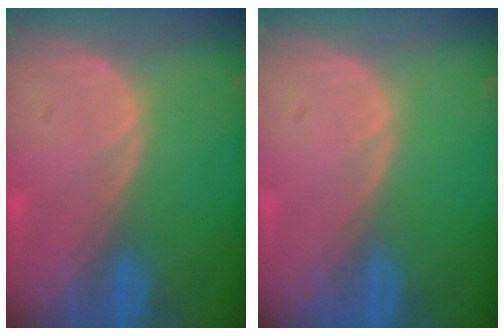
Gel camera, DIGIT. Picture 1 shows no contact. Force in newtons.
{"total": 0.0}